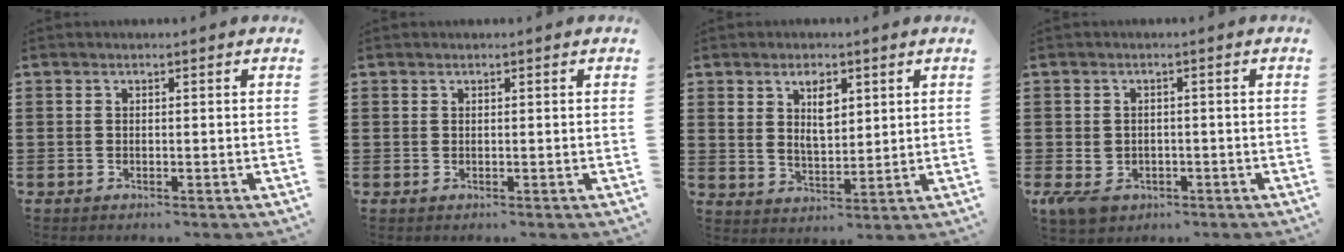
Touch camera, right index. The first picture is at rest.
{"total": 0.0}
{"total": 4.9, "force": [2.2, 2.4, 3.7], "torque": [-0.066, 0.001, 0.034]}
{"total": 2.7, "force": [-1.5, 1.9, 1.1], "torque": [-0.040, -0.005, -0.035]}